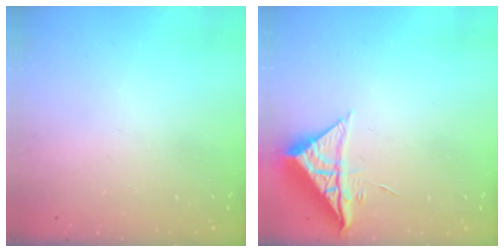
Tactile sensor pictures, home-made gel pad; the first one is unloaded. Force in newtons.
{"total": 8.6, "press": 8.6, "slide": 0.2}